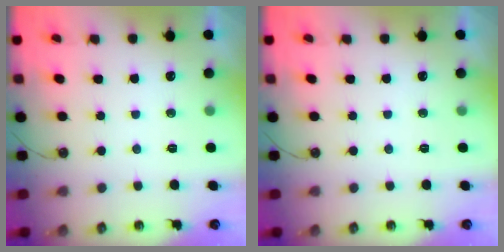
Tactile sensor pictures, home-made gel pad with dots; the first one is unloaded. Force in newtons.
{"total": 0.0}